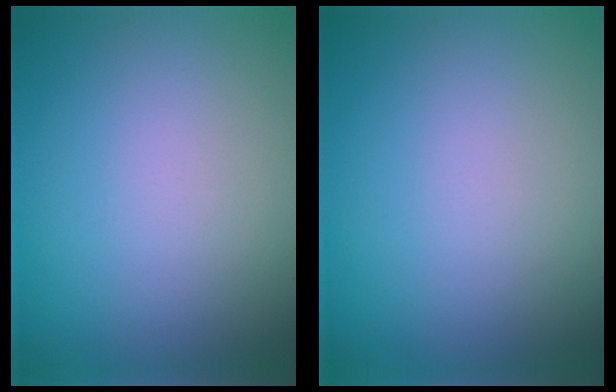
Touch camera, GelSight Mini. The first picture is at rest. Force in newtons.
{"total": 0.0}